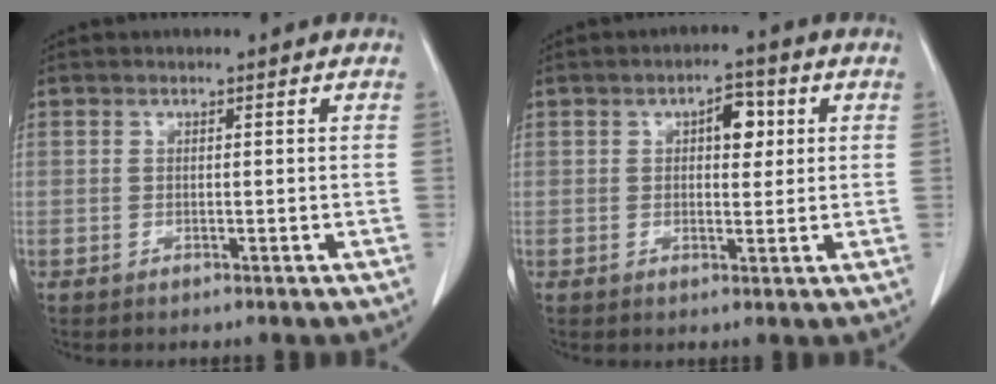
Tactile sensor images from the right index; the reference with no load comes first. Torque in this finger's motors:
{"motor_torque": [0.14, 0.08, 0.08, 0.04]}